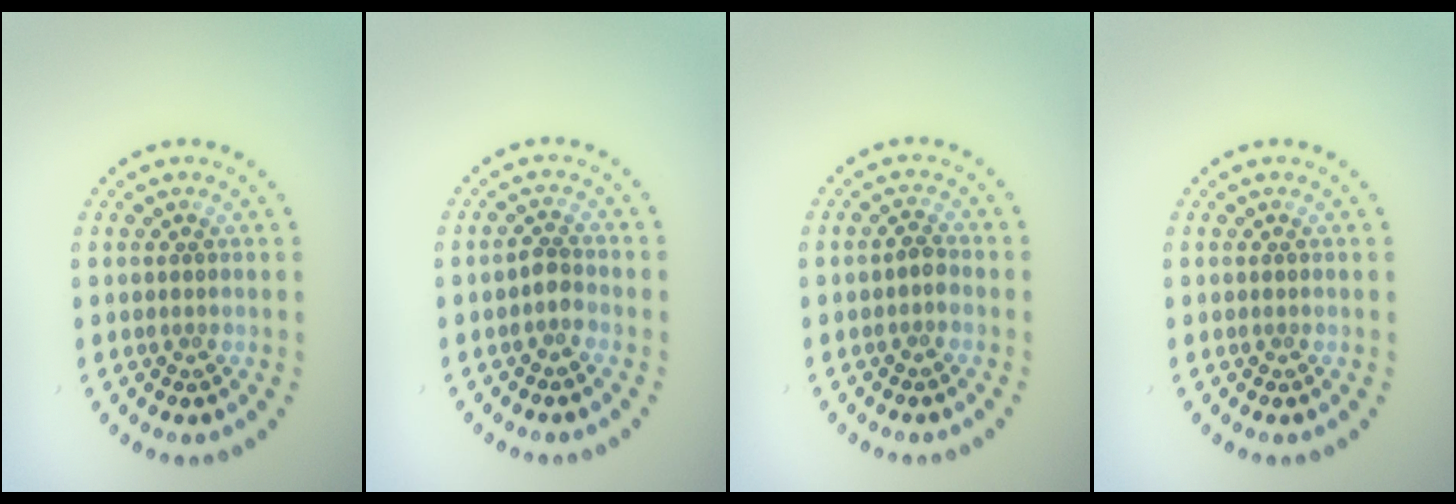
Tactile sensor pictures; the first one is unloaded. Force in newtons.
{"total": 1.4, "press": 1.1, "slide": 0.8}
{"total": 1.0, "press": 0.9, "slide": 0.4}
{"total": 0.0}